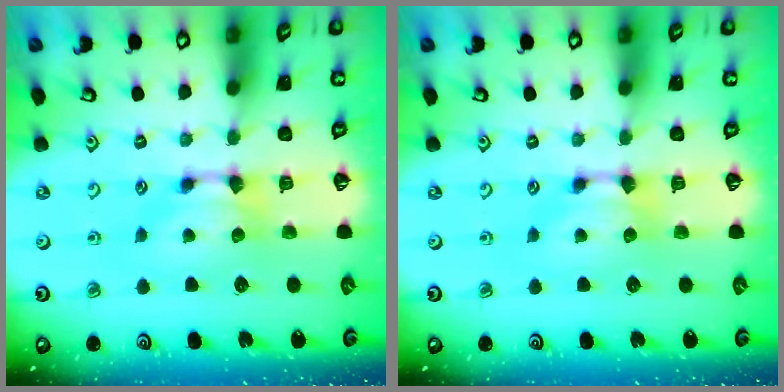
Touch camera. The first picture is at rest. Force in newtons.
{"total": 0.0}